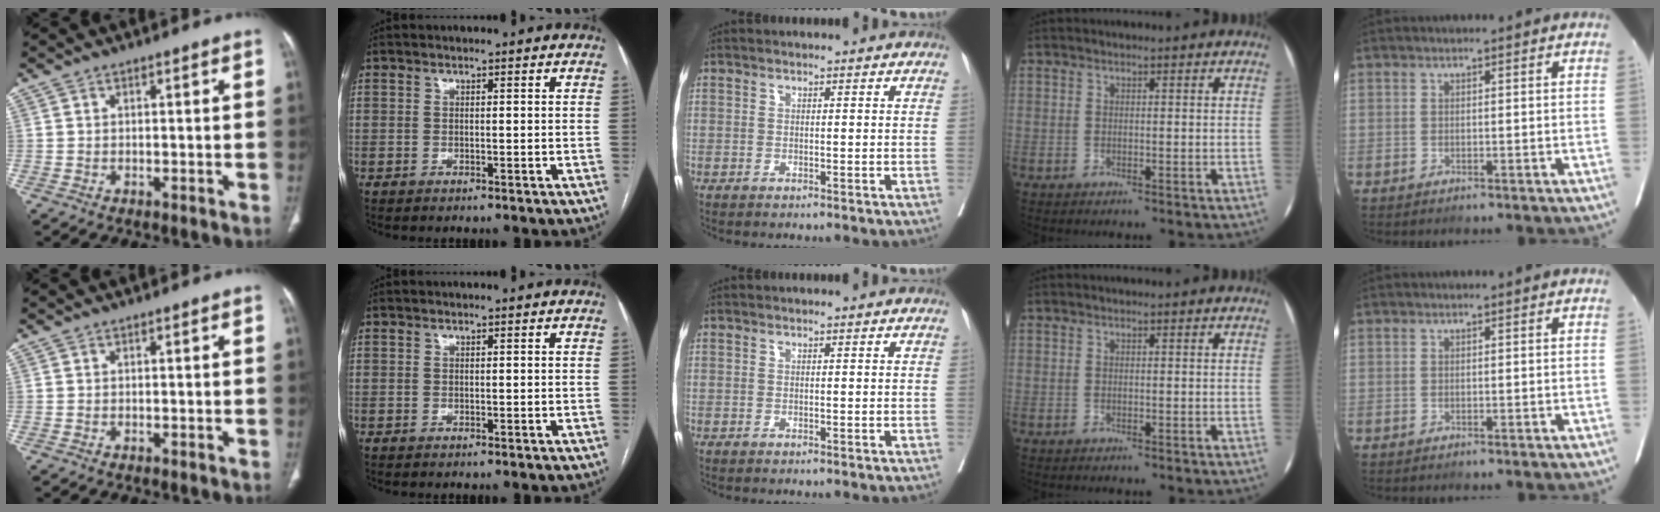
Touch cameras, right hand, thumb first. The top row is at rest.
{}